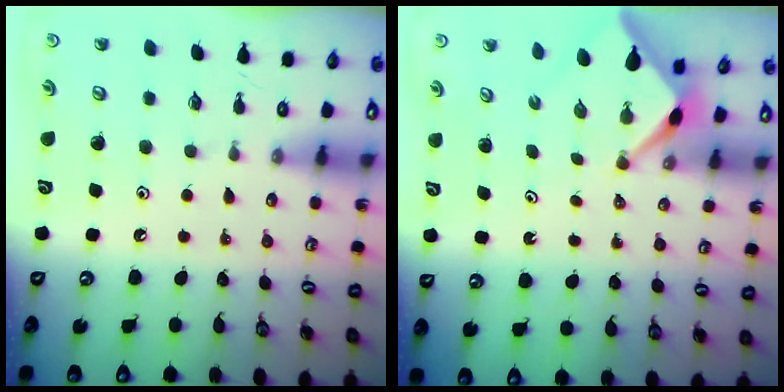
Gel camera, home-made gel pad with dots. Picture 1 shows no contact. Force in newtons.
{"total": 2.6, "press": 2.5, "slide": 0.4}